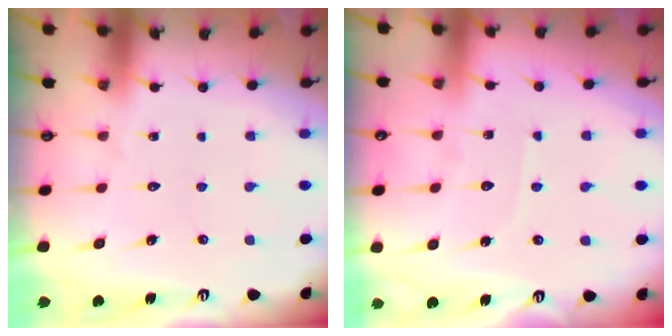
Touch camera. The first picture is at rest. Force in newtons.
{"total": 4.5, "press": 4.5, "slide": 0.6}